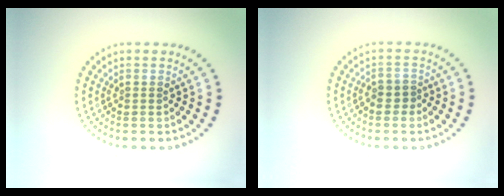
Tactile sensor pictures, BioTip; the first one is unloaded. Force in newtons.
{"total": 1.4, "press": 1.1, "slide": 0.8}